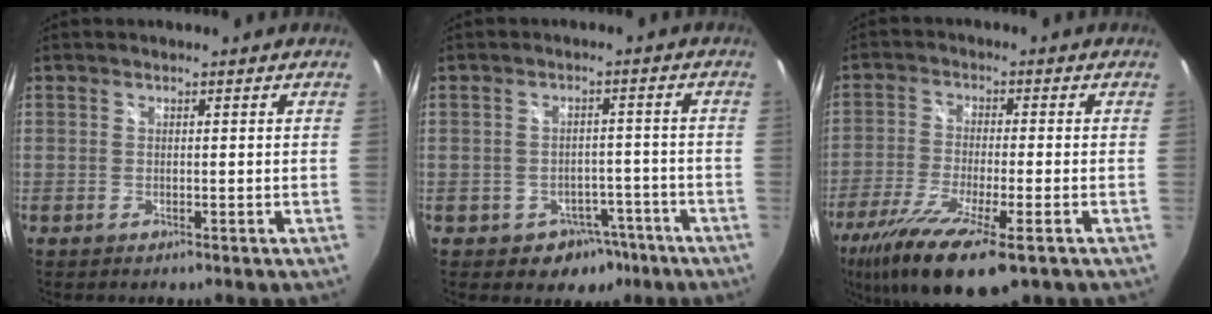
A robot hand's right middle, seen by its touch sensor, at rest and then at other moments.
{"total": 6.3, "force": [-3.8, 4.7, 1.6], "torque": [-0.034, 0.023, -0.033]}
{"total": 15.7, "force": [-9.6, 3.5, 11.9], "torque": [-0.242, -0.063, -0.172]}